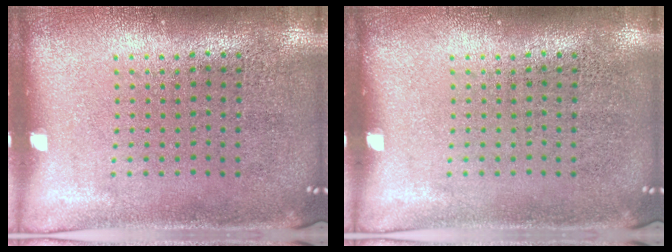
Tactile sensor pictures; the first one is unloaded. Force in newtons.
{"total": 0.0}